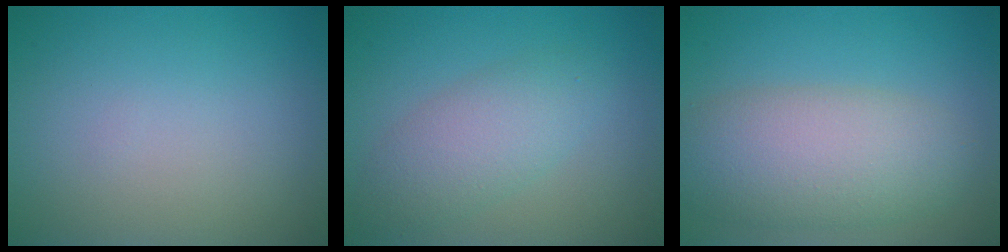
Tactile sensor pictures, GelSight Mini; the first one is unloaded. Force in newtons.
{"total": 3.9, "press": 3.9, "slide": 0.1}
{"total": 7.0, "press": 7.0, "slide": 0.3}